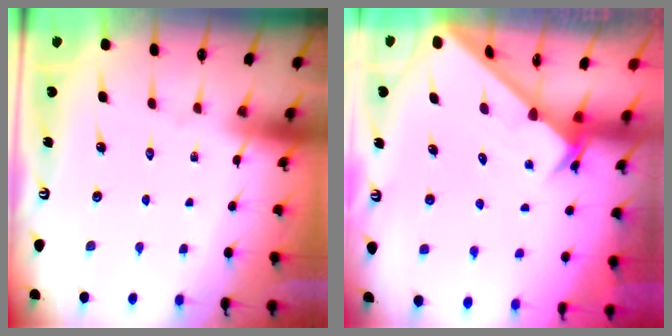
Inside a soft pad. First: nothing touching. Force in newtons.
{"total": 2.4, "press": 2.4, "slide": 0.2}